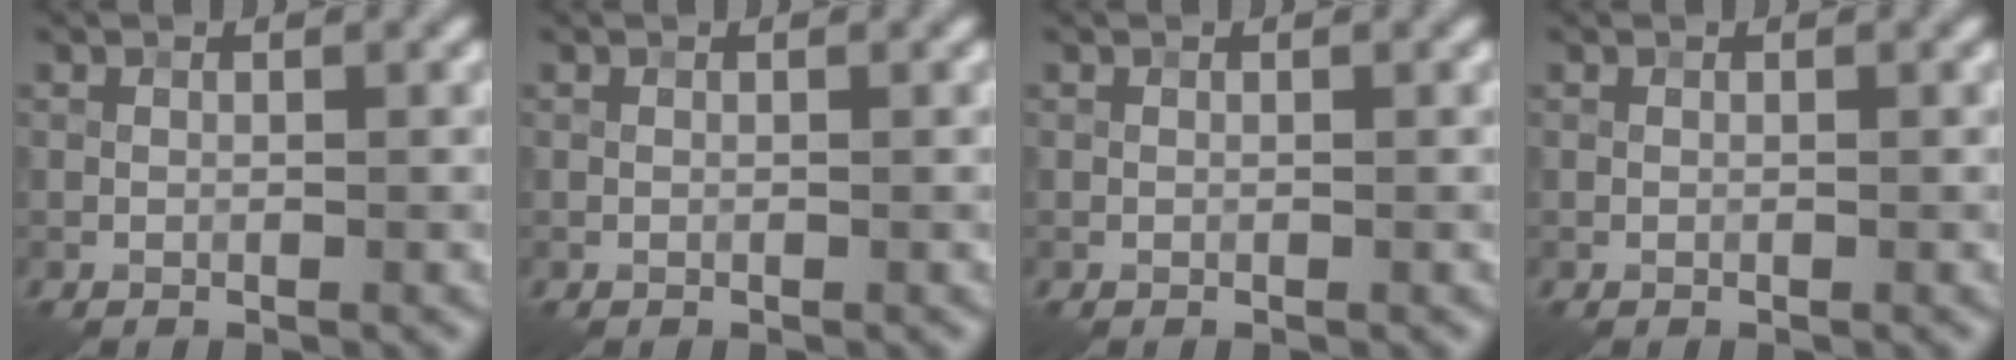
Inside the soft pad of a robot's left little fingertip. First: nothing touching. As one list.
[{"total": 0.0}, {"total": 0.0}, {"total": 0.0}]